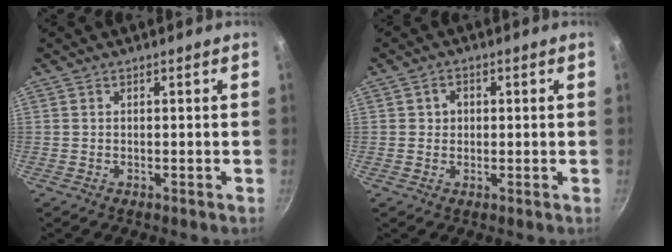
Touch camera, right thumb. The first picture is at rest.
{"total": 2.6, "force": [0.4, 2.3, 1.2], "torque": [-0.005, 0.003, 0.002]}